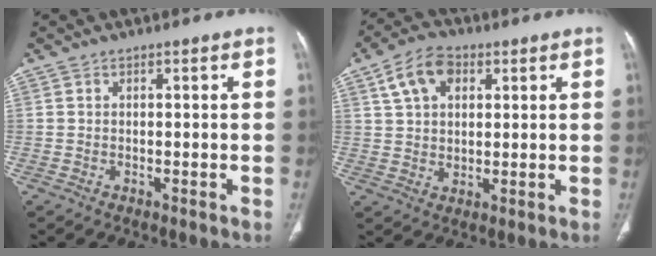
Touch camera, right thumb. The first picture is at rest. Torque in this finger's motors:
{"motor_torque": [-0.85, 0.57, -0.19, -0.11, 0.16]}